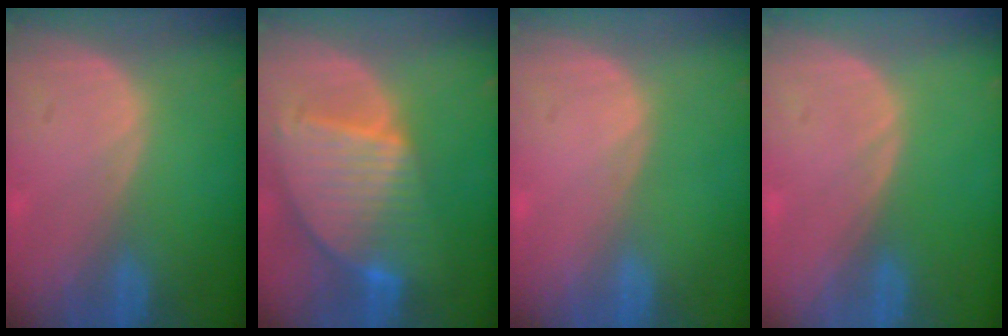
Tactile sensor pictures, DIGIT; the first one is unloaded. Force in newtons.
{"total": 9.5, "press": 8.2, "slide": 4.8}
{"total": 0.0}
{"total": 0.0}